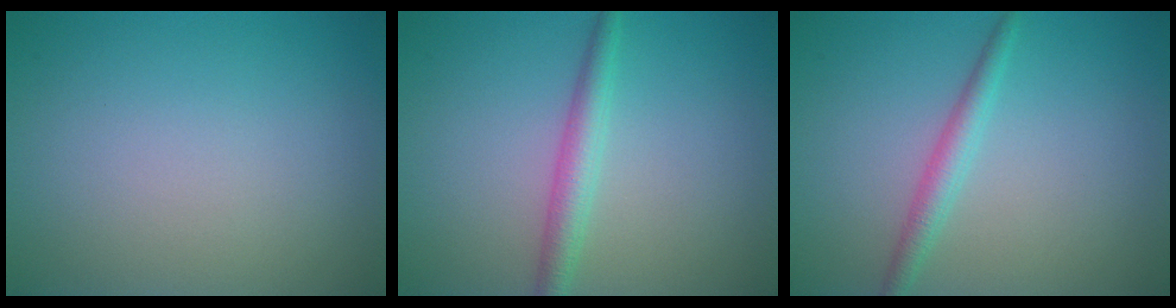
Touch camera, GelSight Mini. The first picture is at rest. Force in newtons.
{"total": 2.6, "press": 2.6, "slide": 0.1}
{"total": 2.2, "press": 2.1, "slide": 0.0}